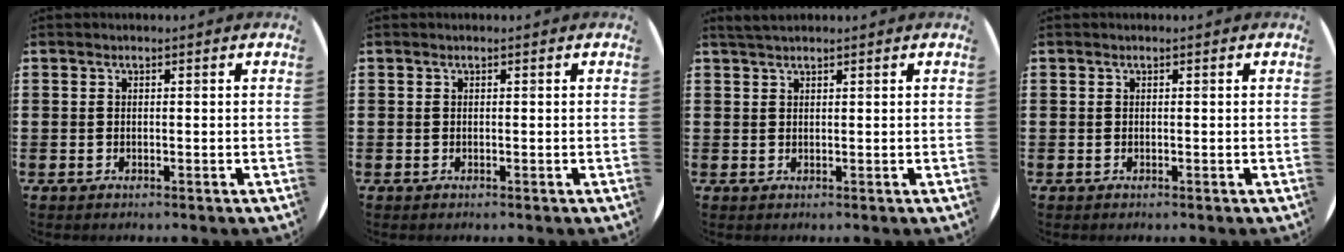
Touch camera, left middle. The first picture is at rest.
{"total": 0.0}
{"total": 1.4, "force": [1.3, 0.2, 0.5], "torque": [-0.010, 0.004, 0.024]}
{"total": 0.0}